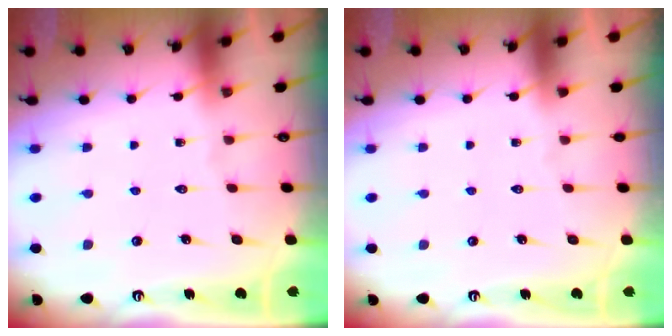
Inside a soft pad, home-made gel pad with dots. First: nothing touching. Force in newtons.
{"total": 0.0}